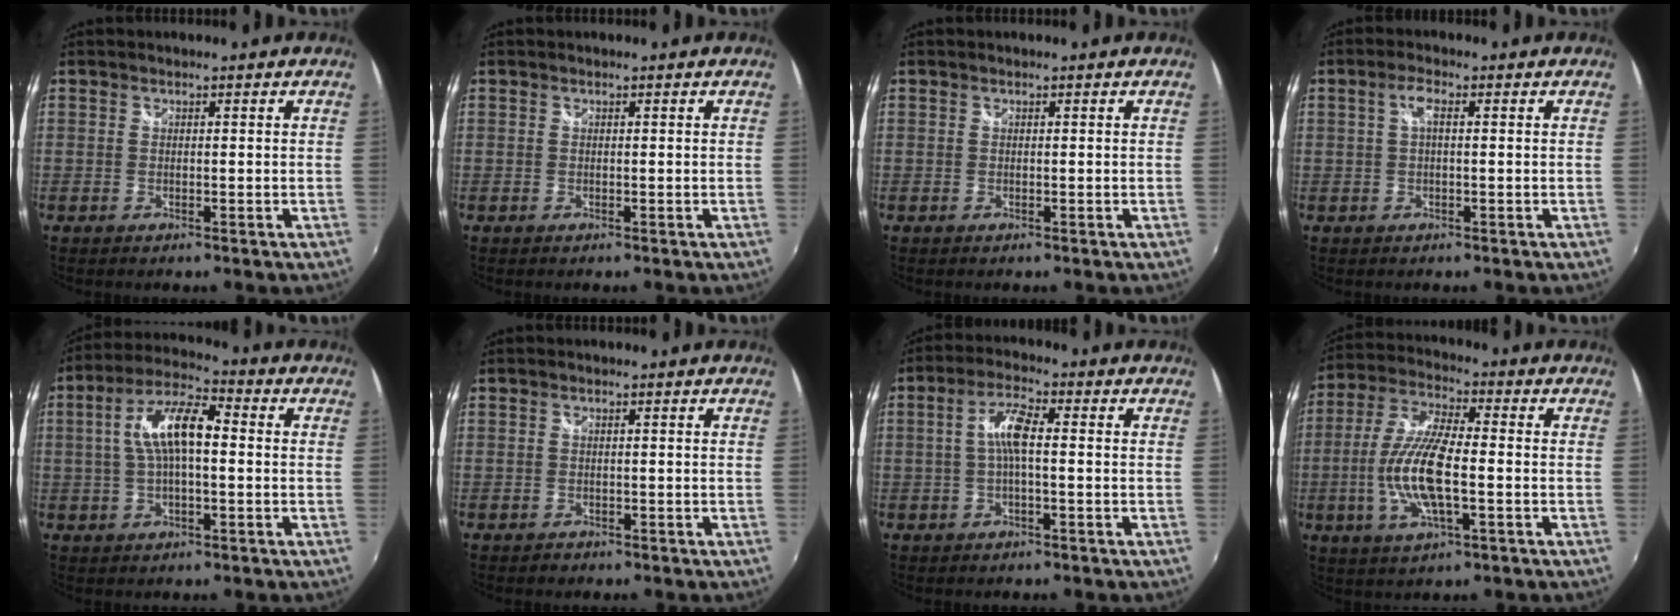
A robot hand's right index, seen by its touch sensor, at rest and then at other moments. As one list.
[{"total": 0.0}, {"total": 0.0}, {"total": 2.6, "force": [0.4, 0.7, 2.5], "torque": [-0.049, 0.007, 0.006]}, {"total": 10.2, "force": [0.5, 3.6, 9.5], "torque": [-0.184, 0.020, 0.006]}, {"total": 4.4, "force": [-4.1, 1.6, -0.1], "torque": [-0.012, 0.006, -0.069]}, {"total": 5.3, "force": [-0.2, 1.1, 5.2], "torque": [-0.104, 0.011, -0.003]}, {"total": 13.0, "force": [-2.4, 3.9, 12.2], "torque": [-0.251, -0.002, -0.049]}]